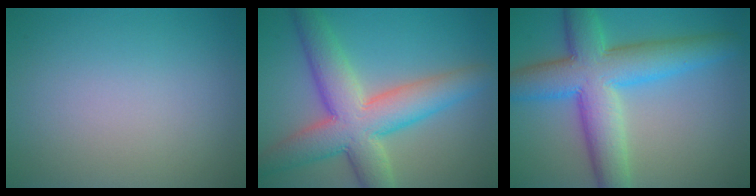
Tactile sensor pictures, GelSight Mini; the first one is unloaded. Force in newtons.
{"total": 8.9, "press": 8.9, "slide": 0.4}
{"total": 9.4, "press": 9.4, "slide": 0.1}